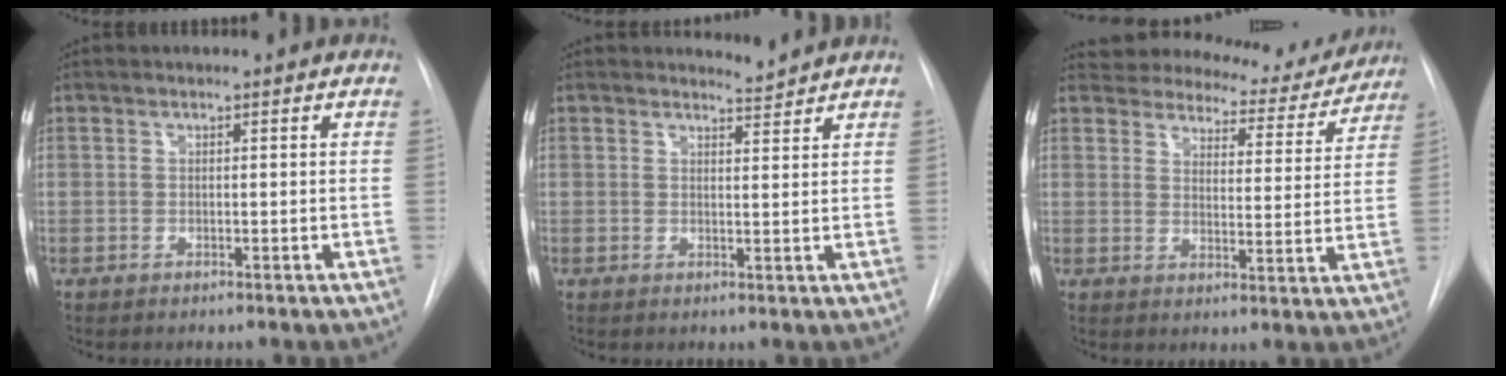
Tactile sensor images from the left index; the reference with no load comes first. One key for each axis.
{"total": 2.1, "fx": 2.0, "fy": -0.3, "fz": -0.5, "tx": -0.002, "ty": -0.013, "tz": 0.031}
{"total": 16.8, "fx": 15.7, "fy": 4.7, "fz": 3.7, "tx": -0.039, "ty": -0.019, "tz": 0.190}